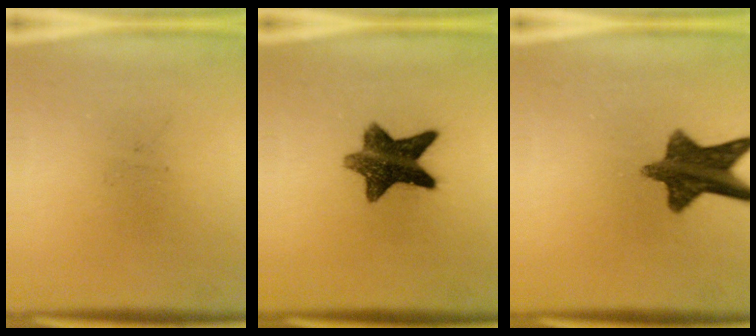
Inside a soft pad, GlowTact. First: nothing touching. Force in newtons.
{"total": 10.7}
{"total": 11.2}